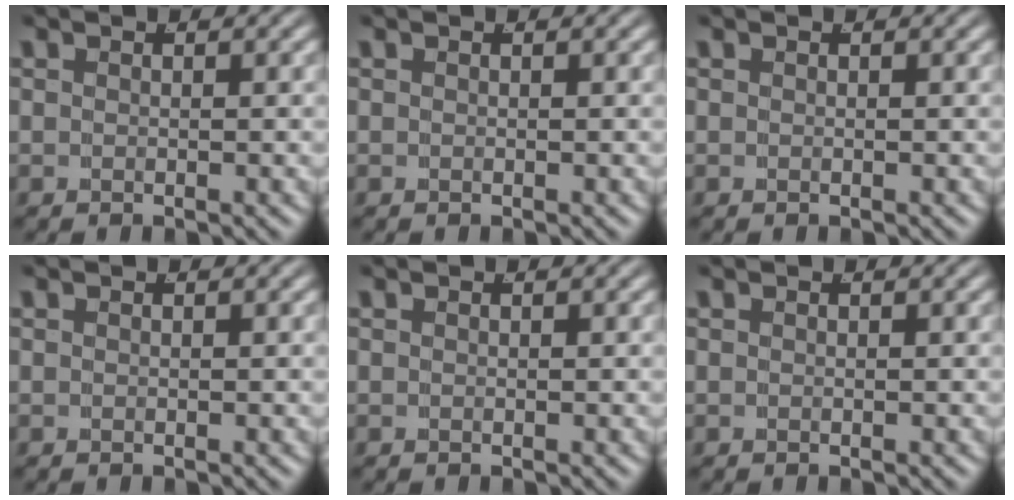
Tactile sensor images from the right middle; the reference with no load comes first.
{"total": 0.0}
{"total": 0.0}
{"total": 0.0}
{"total": 0.0}
{"total": 0.0}